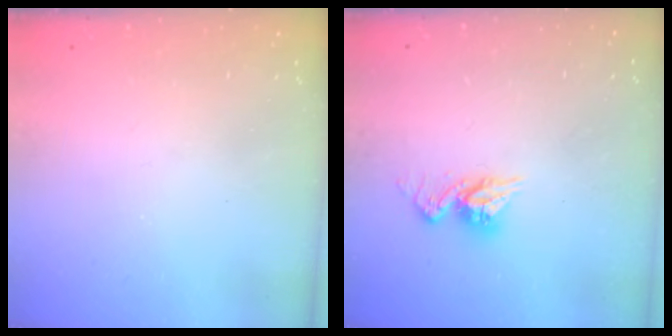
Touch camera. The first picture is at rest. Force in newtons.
{"total": 8.9, "press": 8.9, "slide": 0.6}